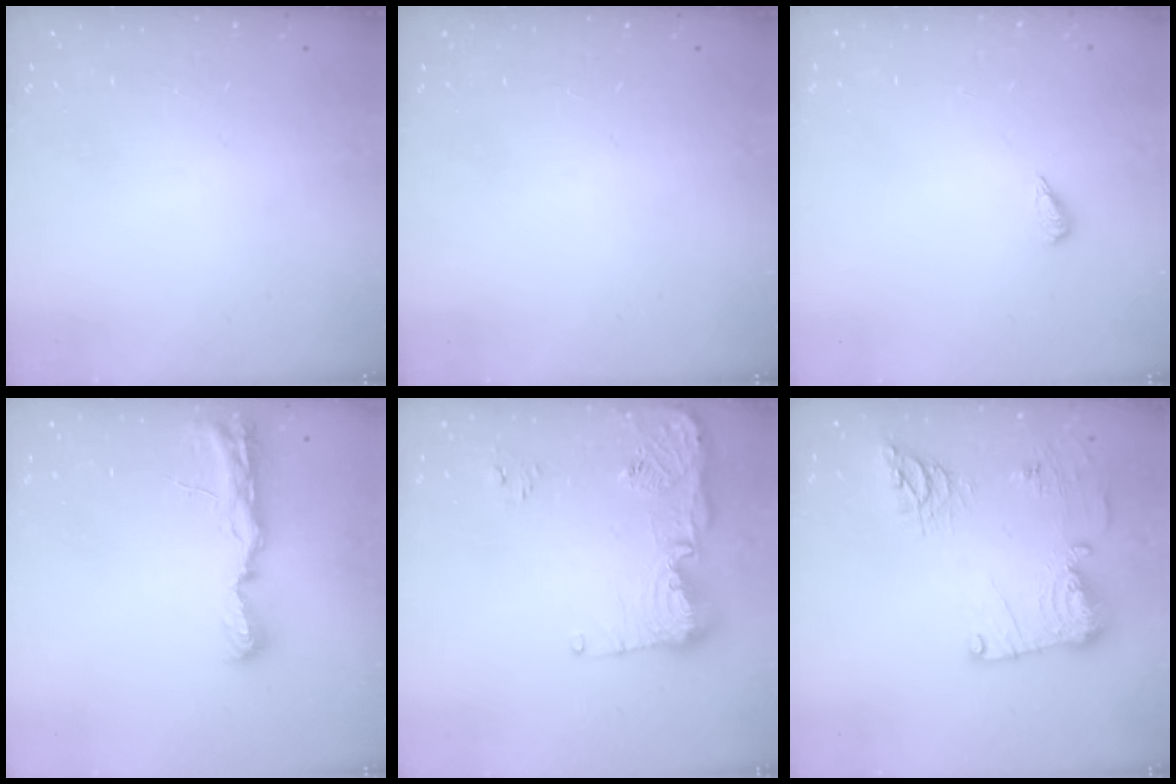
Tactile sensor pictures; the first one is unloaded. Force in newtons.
{"total": 0.0}
{"total": 2.2, "press": 2.2, "slide": 0.4}
{"total": 11.0, "press": 9.9, "slide": 5.0}
{"total": 15.4, "press": 14.9, "slide": 4.1}
{"total": 20.2, "press": 18.8, "slide": 7.4}